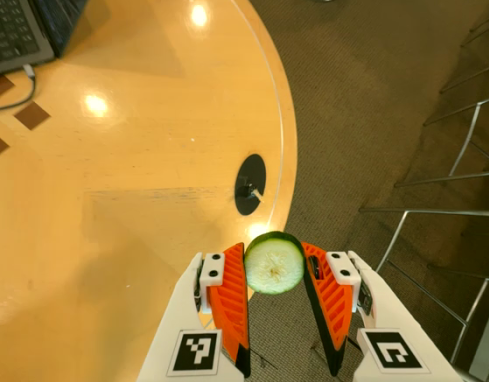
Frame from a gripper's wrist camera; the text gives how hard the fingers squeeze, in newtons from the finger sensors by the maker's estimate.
{"total": 9.0, "left": 9.0, "right": 9.1}